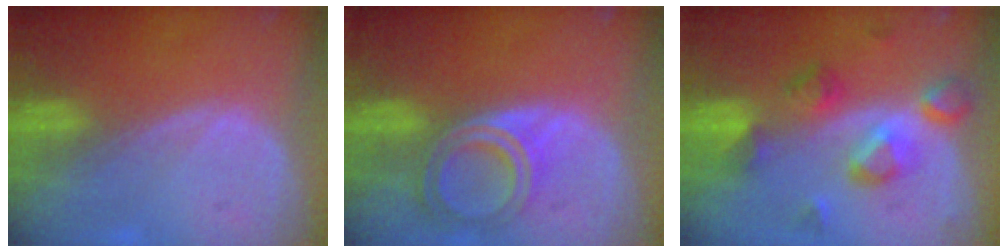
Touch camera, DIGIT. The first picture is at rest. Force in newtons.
{"total": 6.4, "press": 5.8, "slide": 2.9}
{"total": 7.5, "press": 7.5, "slide": 0.9}